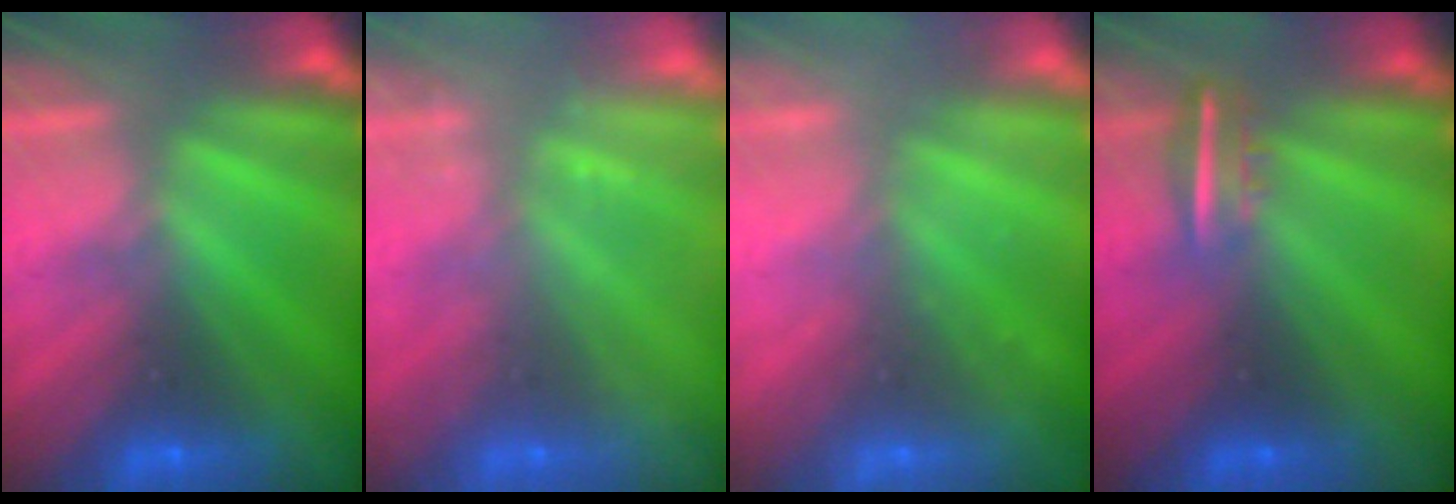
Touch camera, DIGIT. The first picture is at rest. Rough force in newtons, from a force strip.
{"total": 2.3}
{"total": 2.3}
{"total": 5.2}